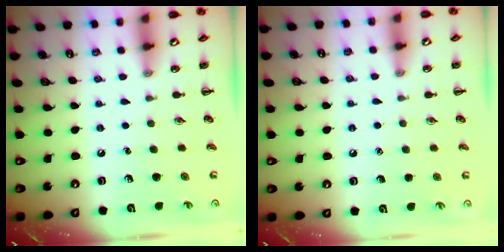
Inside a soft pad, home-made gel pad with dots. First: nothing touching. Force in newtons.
{"total": 1.4, "press": 1.4, "slide": 0.1}